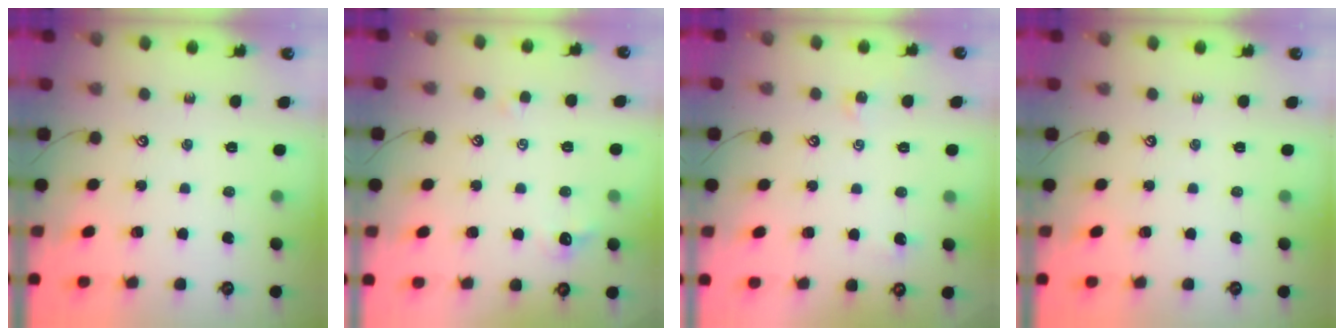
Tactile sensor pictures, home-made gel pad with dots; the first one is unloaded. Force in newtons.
{"total": 1.2, "press": 0.9, "slide": 0.8}
{"total": 0.0}
{"total": 0.0}